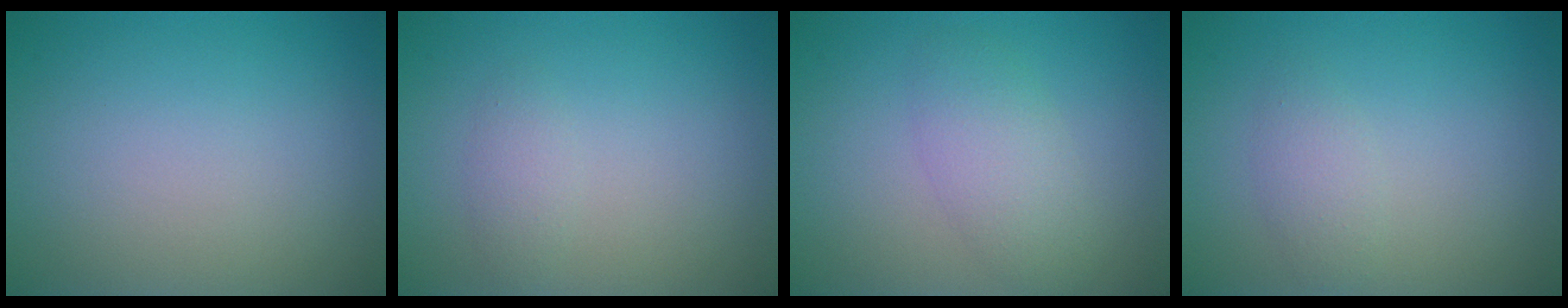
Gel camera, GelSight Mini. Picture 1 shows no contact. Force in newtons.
{"total": 1.1, "press": 1.1, "slide": 0.1}
{"total": 3.1, "press": 3.1, "slide": 0.1}
{"total": 1.6, "press": 1.6, "slide": 0.1}